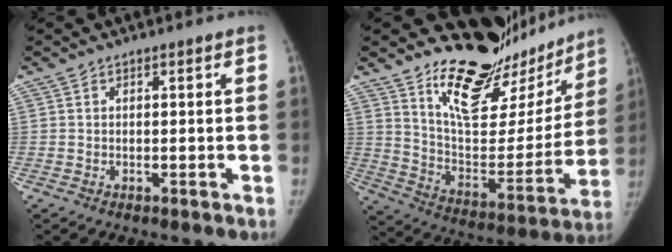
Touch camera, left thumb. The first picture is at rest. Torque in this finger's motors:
{"motor_torque": [0.90, 0.32, 1.39, -1.38, 0.13]}